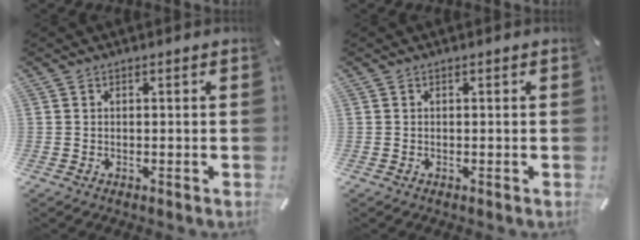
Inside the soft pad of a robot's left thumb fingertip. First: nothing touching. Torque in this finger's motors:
{"motor_torque": [-0.15, -0.09, -0.10, -0.01, 0.00]}